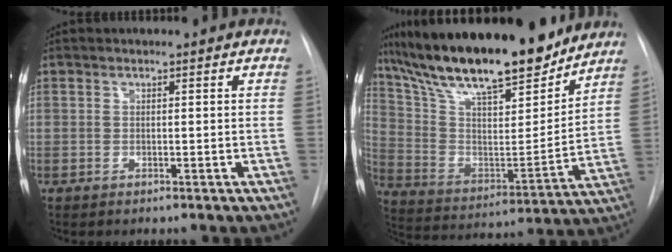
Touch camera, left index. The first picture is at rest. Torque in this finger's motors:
{"motor_torque": [0.64, -0.83, 1.05, 0.21]}